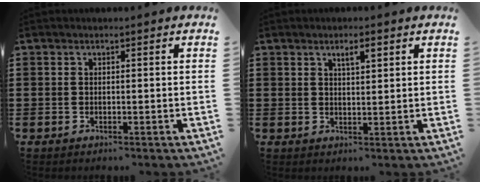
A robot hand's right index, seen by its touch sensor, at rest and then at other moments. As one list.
[{"total": 2.5, "force": [1.3, 0.7, 2.0], "torque": [-0.034, 0.001, 0.019]}]